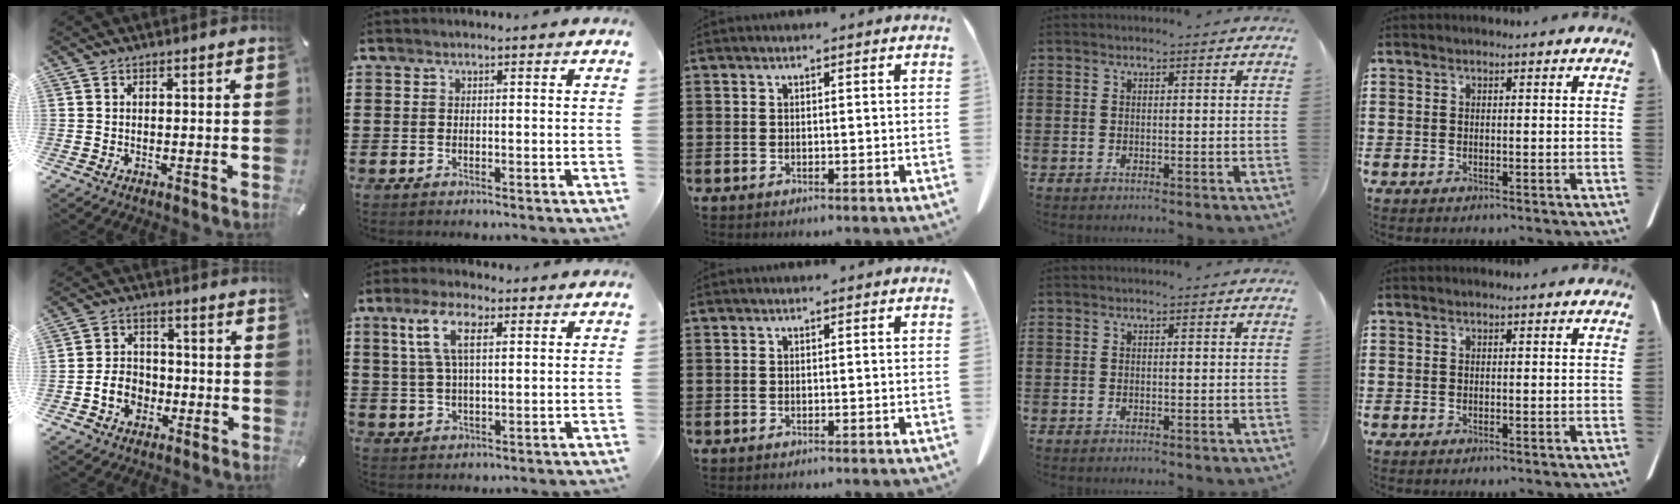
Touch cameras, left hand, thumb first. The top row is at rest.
{"thumb": {"total": 7.4, "force": [-2.3, 6.3, 3.1], "torque": [-0.059, 0.018, -0.041]}, "index": {"total": 7.3, "force": [2.9, 3.0, 6.1], "torque": [-0.129, 0.012, 0.049]}}